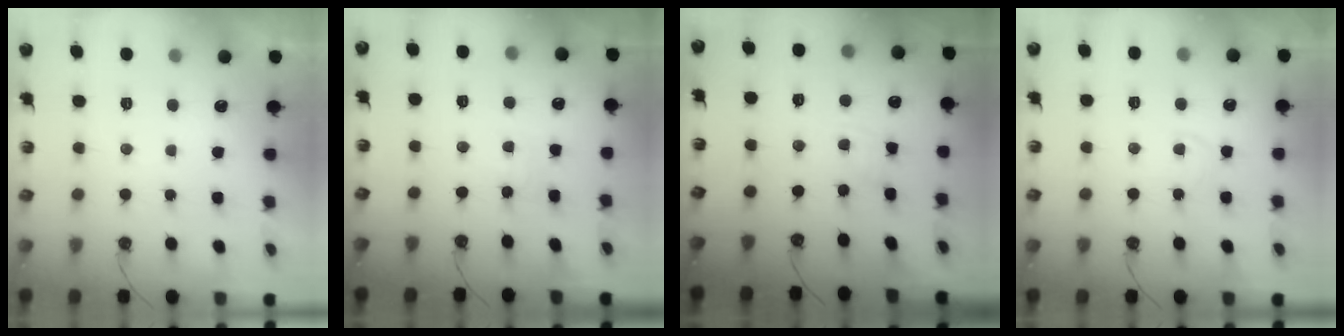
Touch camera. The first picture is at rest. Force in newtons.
{"total": 3.7, "press": 3.6, "slide": 0.5}
{"total": 2.4, "press": 2.4, "slide": 0.3}
{"total": 2.8, "press": 2.8, "slide": 0.4}